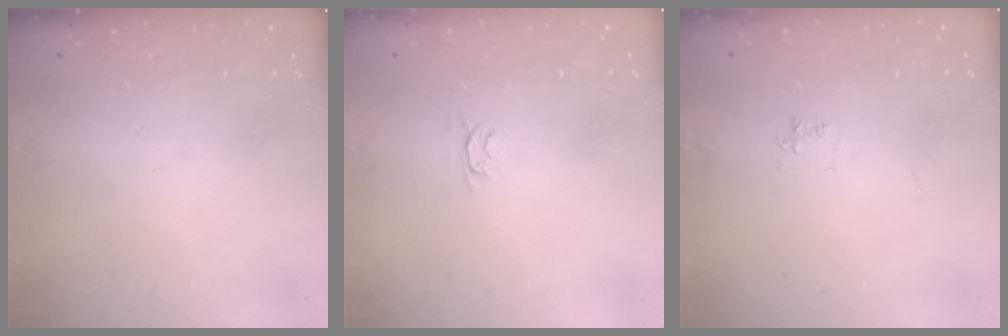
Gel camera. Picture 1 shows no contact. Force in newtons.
{"total": 2.4, "press": 2.3, "slide": 0.5}
{"total": 4.9, "press": 4.9, "slide": 0.6}